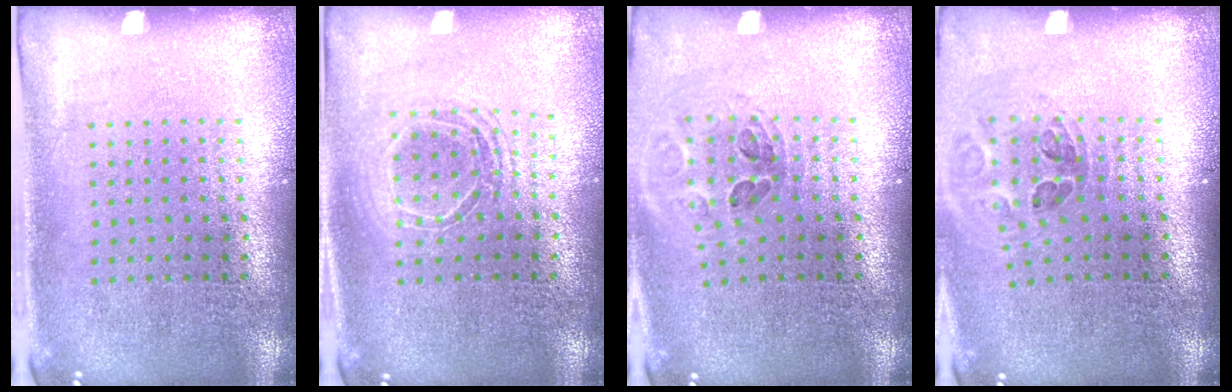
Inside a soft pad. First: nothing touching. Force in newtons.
{"total": 1.7, "press": 1.4, "slide": 0.9}
{"total": 1.0, "press": 1.0, "slide": 0.1}
{"total": 1.0, "press": 1.0, "slide": 0.3}